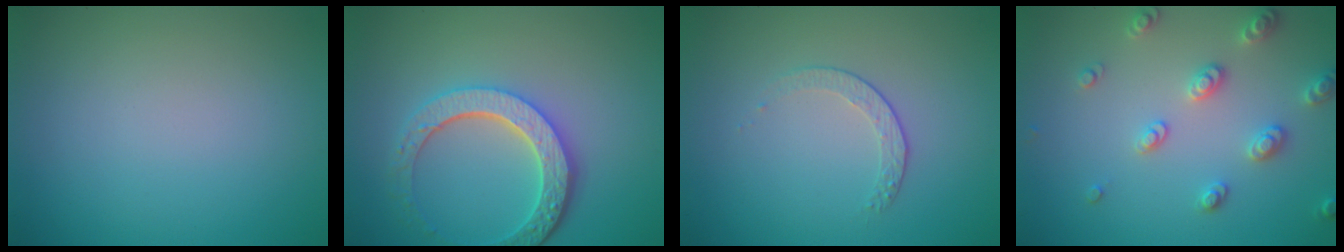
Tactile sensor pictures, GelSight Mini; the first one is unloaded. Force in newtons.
{"total": 5.4, "press": 4.3, "slide": 3.4}
{"total": 1.5, "press": 0.9, "slide": 1.2}
{"total": 2.9, "press": 2.9, "slide": 0.5}